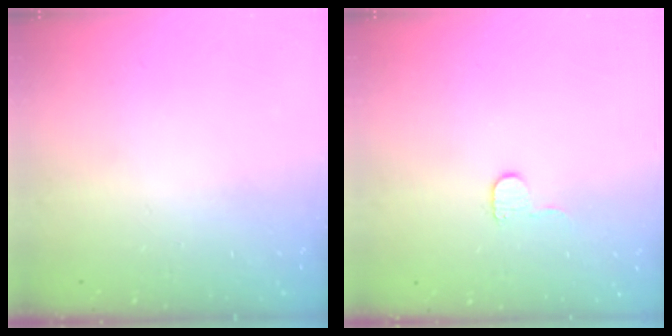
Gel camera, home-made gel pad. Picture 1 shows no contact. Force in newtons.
{"total": 5.0, "press": 4.9, "slide": 0.5}